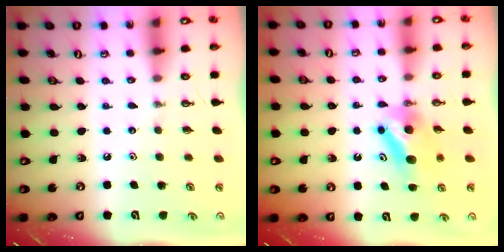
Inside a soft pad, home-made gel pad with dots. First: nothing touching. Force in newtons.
{"total": 6.6, "press": 6.5, "slide": 1.2}